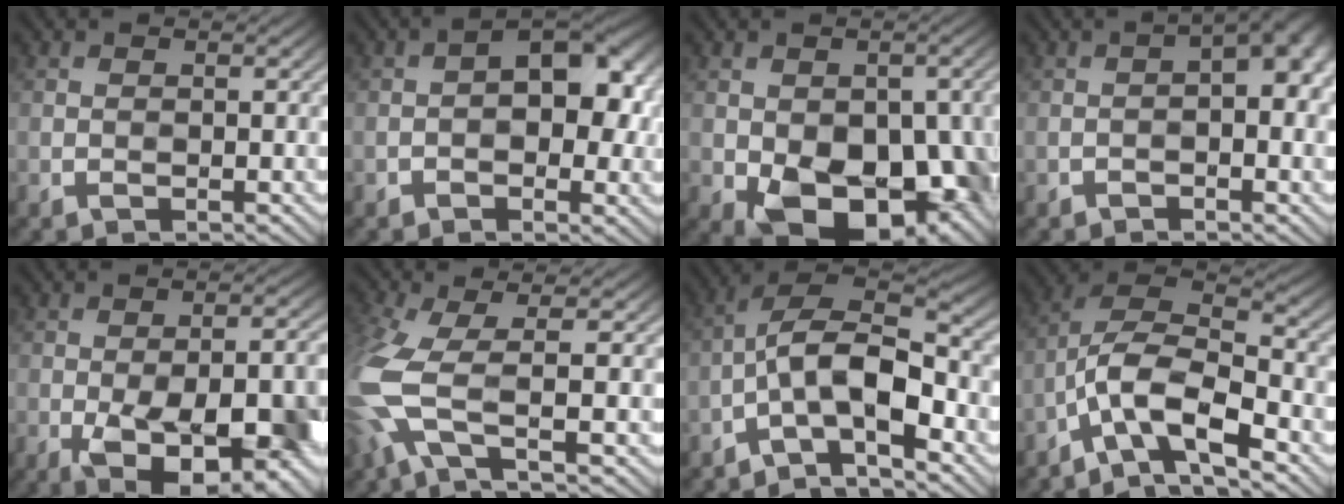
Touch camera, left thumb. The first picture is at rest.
{"total": 6.8, "force": [0.0, 3.6, 5.8], "torque": [-0.073, 0.008, 0.004]}
{"total": 13.8, "force": [-3.8, 8.7, 10.0], "torque": [-0.136, -0.041, -0.038]}
{"total": 4.4, "force": [-0.4, 1.3, 4.2], "torque": [-0.056, 0.009, -0.003]}
{"total": 13.3, "force": [-5.0, 5.5, 11.0], "torque": [-0.159, -0.009, -0.061]}
{"total": 7.2, "force": [-0.4, 2.4, 6.8], "torque": [-0.161, -0.007, -0.020]}
{"total": 11.7, "force": [-4.9, 4.8, 9.5], "torque": [-0.165, -0.003, -0.083]}
{"total": 11.5, "force": [-6.1, 4.8, 8.5], "torque": [-0.177, -0.011, -0.109]}